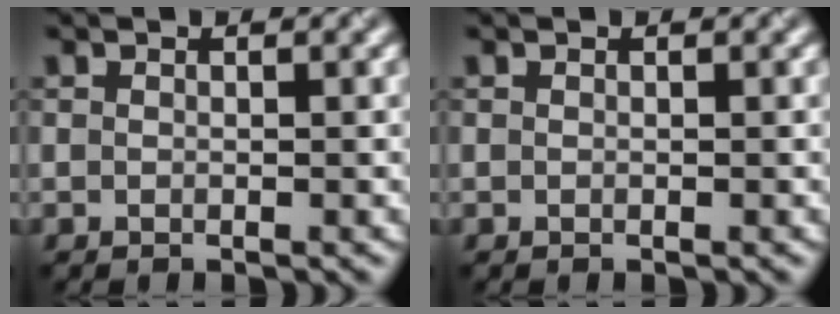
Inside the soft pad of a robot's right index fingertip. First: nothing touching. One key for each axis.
{"total": 0.0}